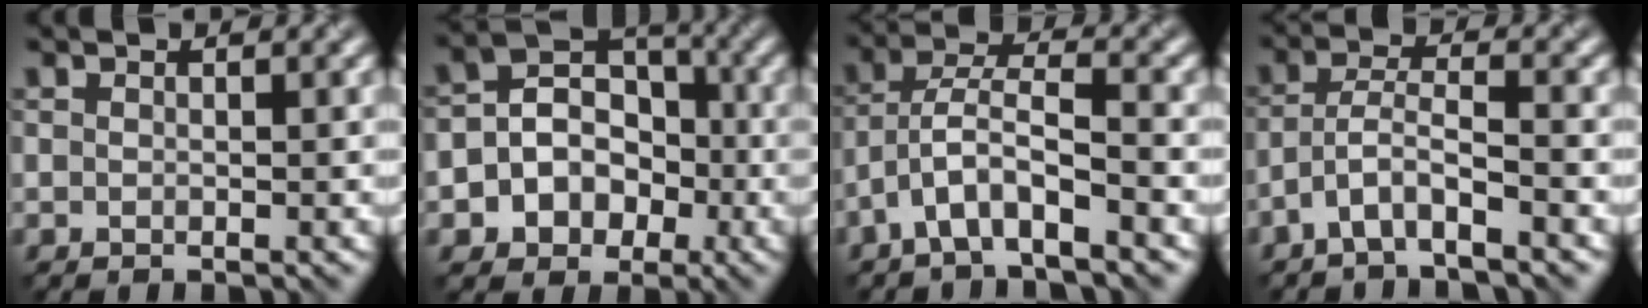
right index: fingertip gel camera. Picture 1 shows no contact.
{"total": 5.6, "force": [-1.2, 5.0, 2.3], "torque": [-0.021, 0.014, -0.044]}
{"total": 4.3, "force": [-2.5, 1.0, 3.3], "torque": [-0.064, 0.018, -0.055]}
{"total": 3.3, "force": [-2.3, 0.5, 2.2], "torque": [-0.046, 0.012, -0.056]}